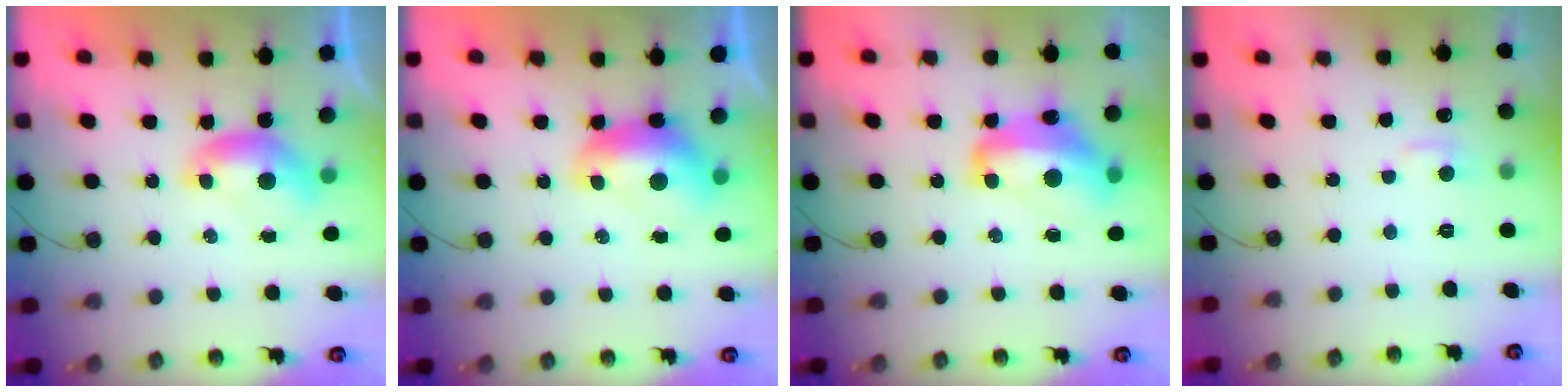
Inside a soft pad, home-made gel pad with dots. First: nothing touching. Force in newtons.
{"total": 1.6, "press": 1.5, "slide": 0.6}
{"total": 9.8, "press": 9.7, "slide": 1.0}
{"total": 1.0, "press": 0.6, "slide": 0.8}